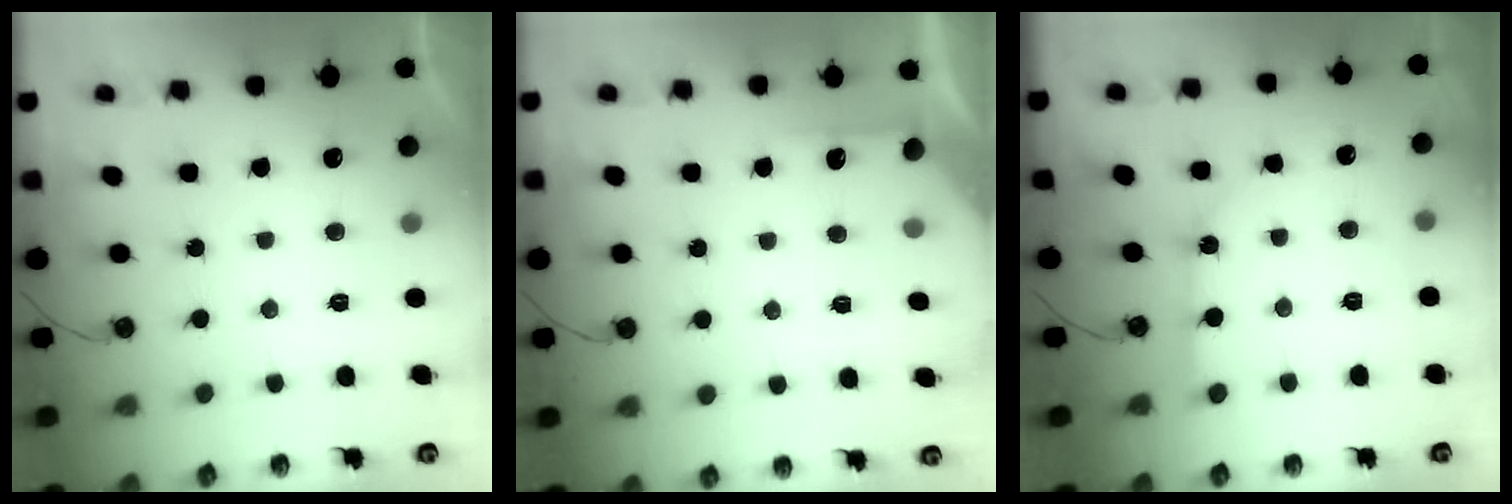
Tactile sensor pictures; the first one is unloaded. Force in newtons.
{"total": 3.3, "press": 3.3, "slide": 0.4}
{"total": 4.1, "press": 4.1, "slide": 0.4}